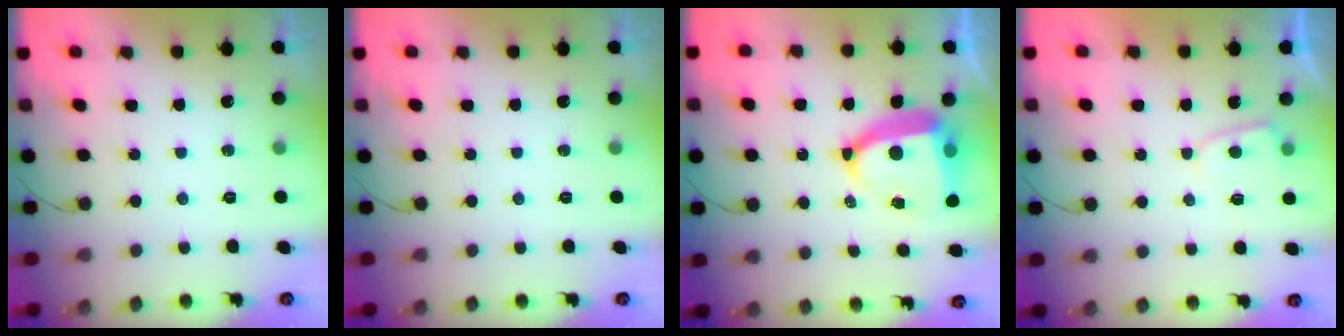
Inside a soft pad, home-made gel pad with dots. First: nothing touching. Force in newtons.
{"total": 0.0}
{"total": 13.3, "press": 13.1, "slide": 1.9}
{"total": 2.8, "press": 2.8, "slide": 0.3}